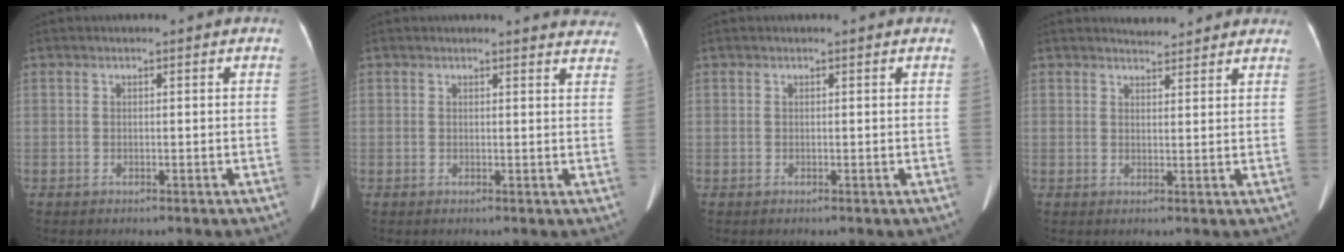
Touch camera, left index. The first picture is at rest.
{"total": 6.5, "force": [6.4, 1.3, 0.6], "torque": [0.018, -0.023, 0.035]}
{"total": 0.5, "force": [0.5, 0.1, 0.1], "torque": [-0.008, 0.003, 0.003]}
{"total": 4.5, "force": [4.3, 1.1, 0.7], "torque": [-0.009, 0.012, 0.047]}